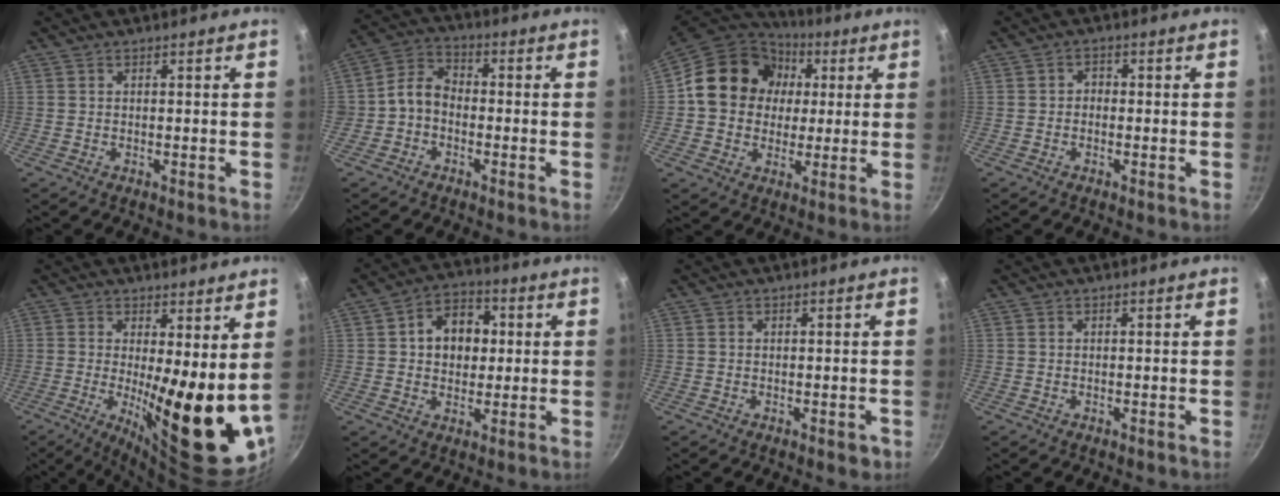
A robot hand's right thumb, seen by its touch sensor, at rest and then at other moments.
{"total": 6.0, "force": [-1.6, 4.7, 3.3], "torque": [-0.044, 0.029, -0.046]}
{"total": 17.0, "force": [2.7, 14.8, 8.0], "torque": [-0.111, 0.026, 0.032]}
{"total": 1.8, "force": [-0.4, 1.5, 0.9], "torque": [-0.010, 0.009, -0.010]}
{"total": 17.3, "force": [0.8, 4.7, 16.6], "torque": [-0.213, -0.037, 0.019]}
{"total": 10.3, "force": [1.6, 7.8, 6.6], "torque": [-0.064, 0.010, 0.015]}
{"total": 1.5, "force": [-0.6, 0.9, 1.1], "torque": [-0.009, 0.000, -0.007]}
{"total": 0.0}